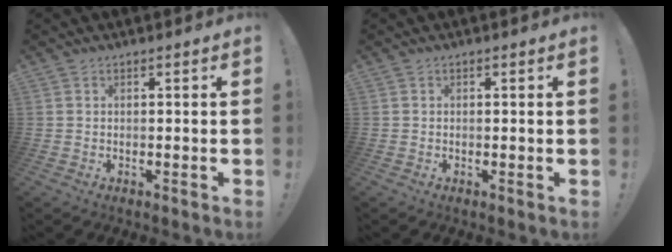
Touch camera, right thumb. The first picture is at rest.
{"total": 0.0}